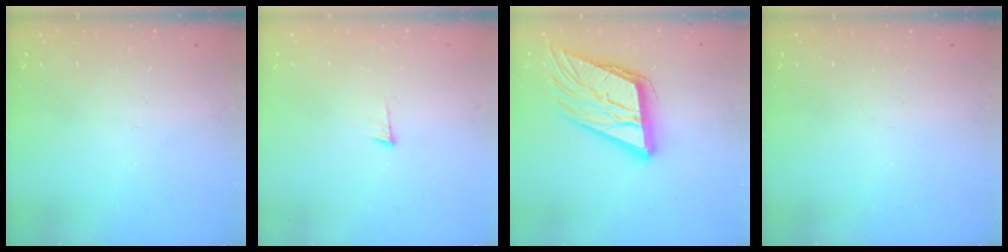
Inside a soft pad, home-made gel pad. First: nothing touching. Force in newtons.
{"total": 3.5, "press": 3.5, "slide": 0.5}
{"total": 18.7, "press": 18.4, "slide": 3.2}
{"total": 0.0}